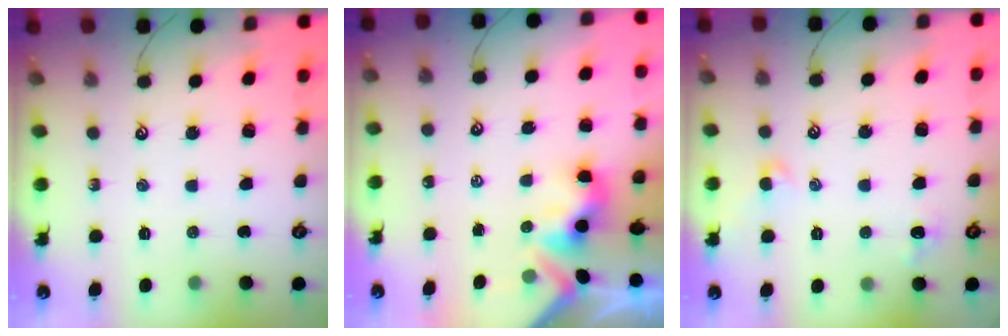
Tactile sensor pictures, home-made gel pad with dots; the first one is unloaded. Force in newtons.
{"total": 3.3, "press": 3.3, "slide": 0.4}
{"total": 1.7, "press": 1.6, "slide": 0.5}